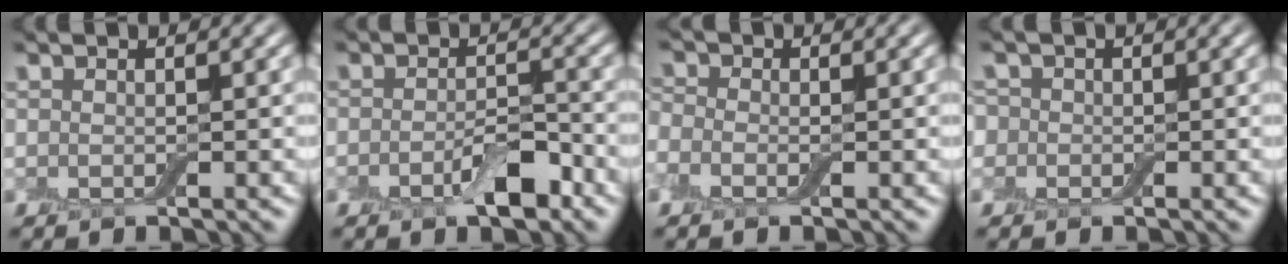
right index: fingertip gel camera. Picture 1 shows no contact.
{"total": 3.4, "force": [-1.7, 1.3, 2.6], "torque": [-0.042, 0.003, -0.030]}
{"total": 1.4, "force": [-0.5, 1.0, 0.9], "torque": [-0.021, 0.004, -0.020]}
{"total": 2.7, "force": [0.5, 2.5, 0.9], "torque": [-0.001, 0.014, -0.026]}